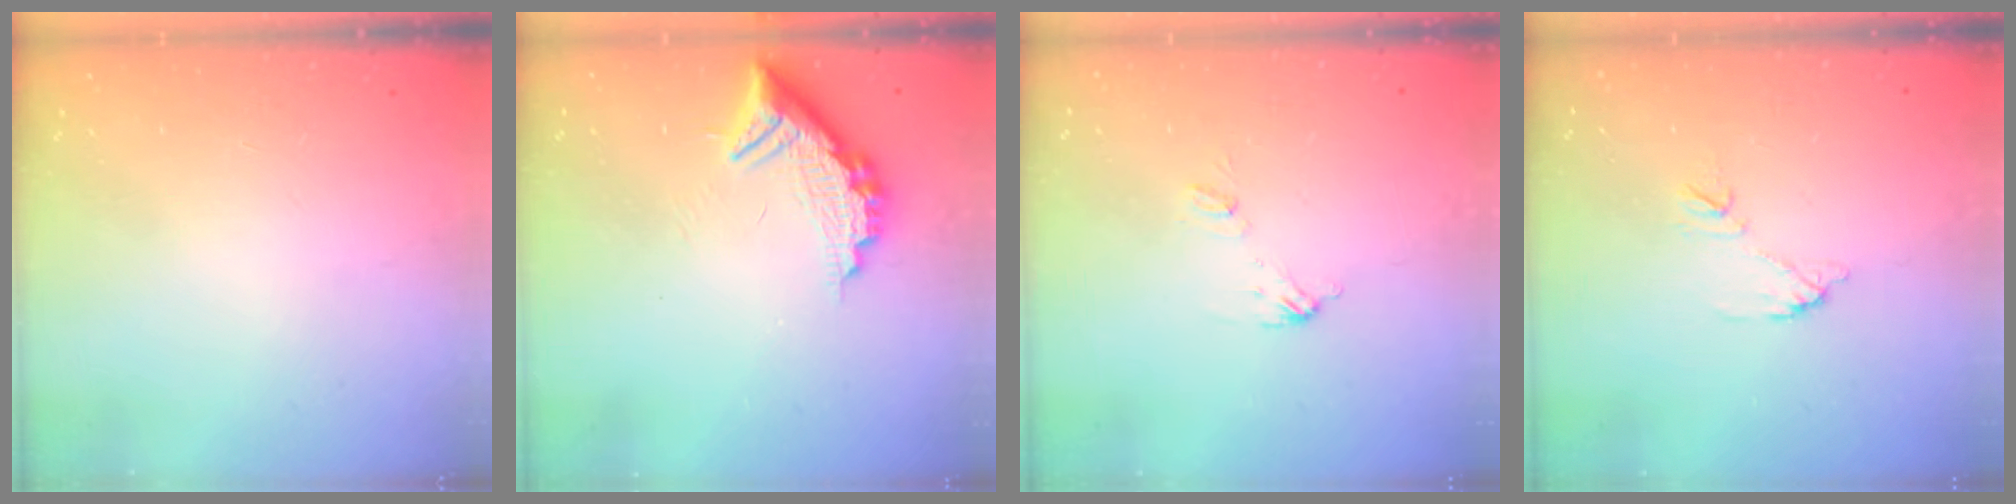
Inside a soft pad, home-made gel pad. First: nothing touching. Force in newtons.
{"total": 11.8, "press": 11.8, "slide": 0.7}
{"total": 5.7, "press": 5.7, "slide": 0.5}
{"total": 8.0, "press": 8.0, "slide": 0.2}